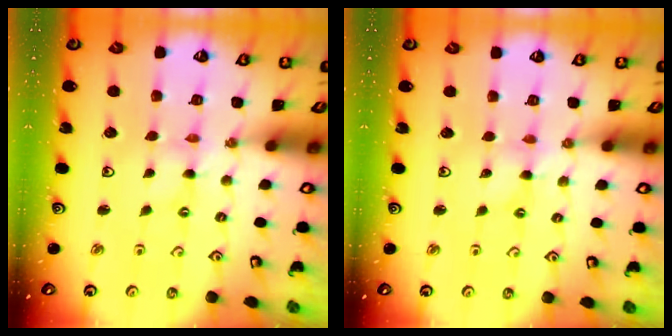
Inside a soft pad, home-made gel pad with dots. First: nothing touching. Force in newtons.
{"total": 1.2, "press": 1.2, "slide": 0.1}